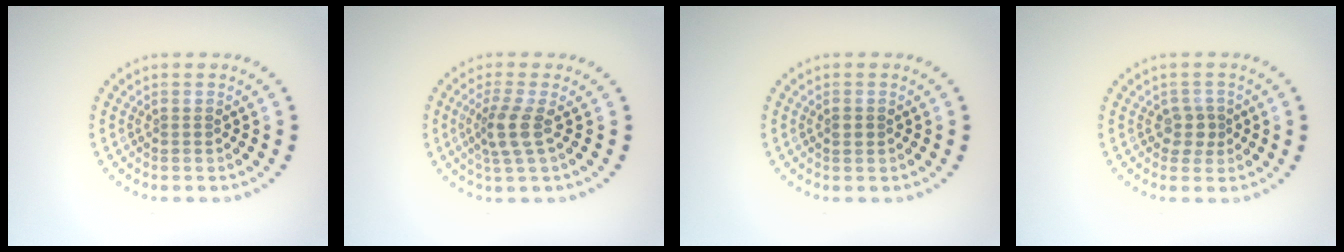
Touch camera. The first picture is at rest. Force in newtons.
{"total": 2.8, "press": 2.1, "slide": 1.9}
{"total": 1.1, "press": 1.1, "slide": 0.1}
{"total": 1.7, "press": 1.4, "slide": 1.0}